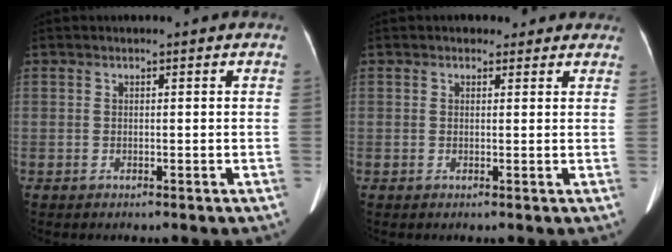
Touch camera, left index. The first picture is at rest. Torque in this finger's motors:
{"motor_torque": [0.77, -1.37, -0.06, -0.02]}